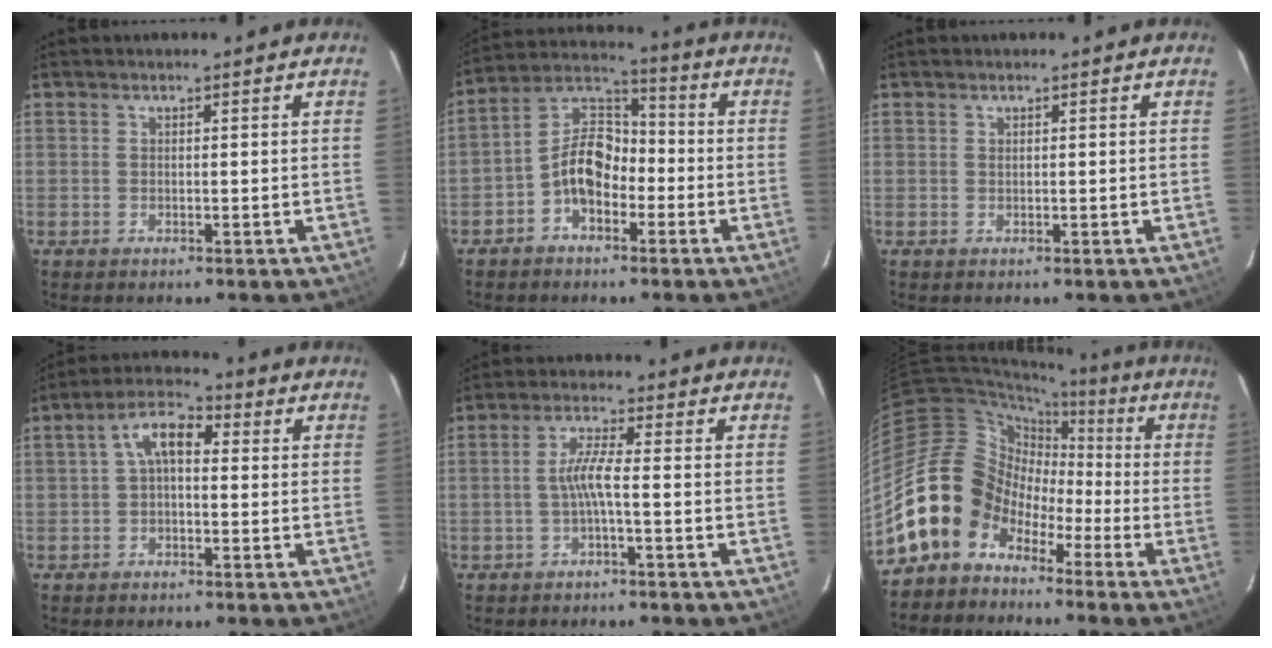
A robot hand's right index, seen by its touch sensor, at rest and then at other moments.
{"total": 9.1, "force": [-3.7, 5.7, 6.1], "torque": [-0.121, 0.028, -0.070]}
{"total": 0.0}
{"total": 6.0, "force": [0.3, 3.3, 5.0], "torque": [-0.098, 0.025, 0.005]}
{"total": 3.8, "force": [-1.3, -0.1, 3.6], "torque": [-0.077, 0.005, -0.022]}
{"total": 13.9, "force": [-7.0, 11.4, 4.0], "torque": [-0.095, 0.037, -0.133]}